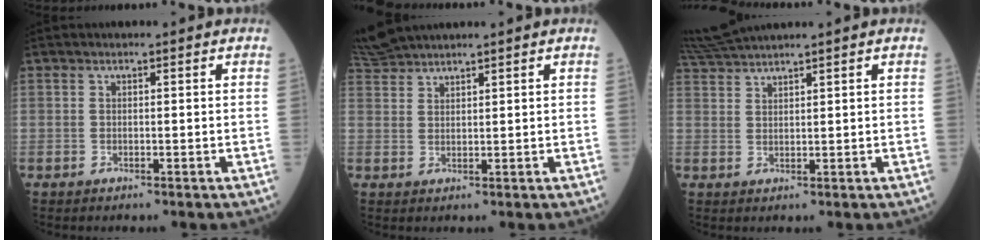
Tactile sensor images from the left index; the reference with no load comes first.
{"total": 4.5, "force": [4.4, -0.2, 0.9], "torque": [-0.034, 0.023, 0.096]}
{"total": 5.4, "force": [5.0, -1.1, 1.7], "torque": [-0.046, 0.019, 0.105]}